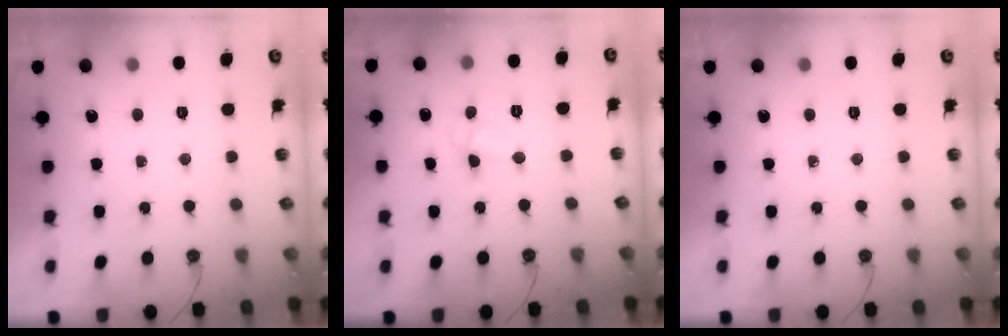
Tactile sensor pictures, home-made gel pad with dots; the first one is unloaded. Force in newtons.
{"total": 3.5, "press": 3.5, "slide": 0.3}
{"total": 0.0}